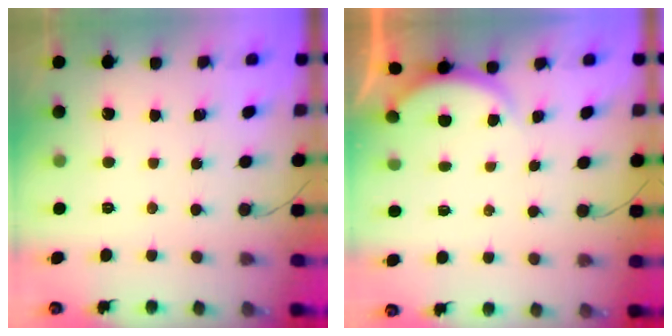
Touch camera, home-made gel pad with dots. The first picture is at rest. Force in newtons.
{"total": 1.6, "press": 1.5, "slide": 0.6}